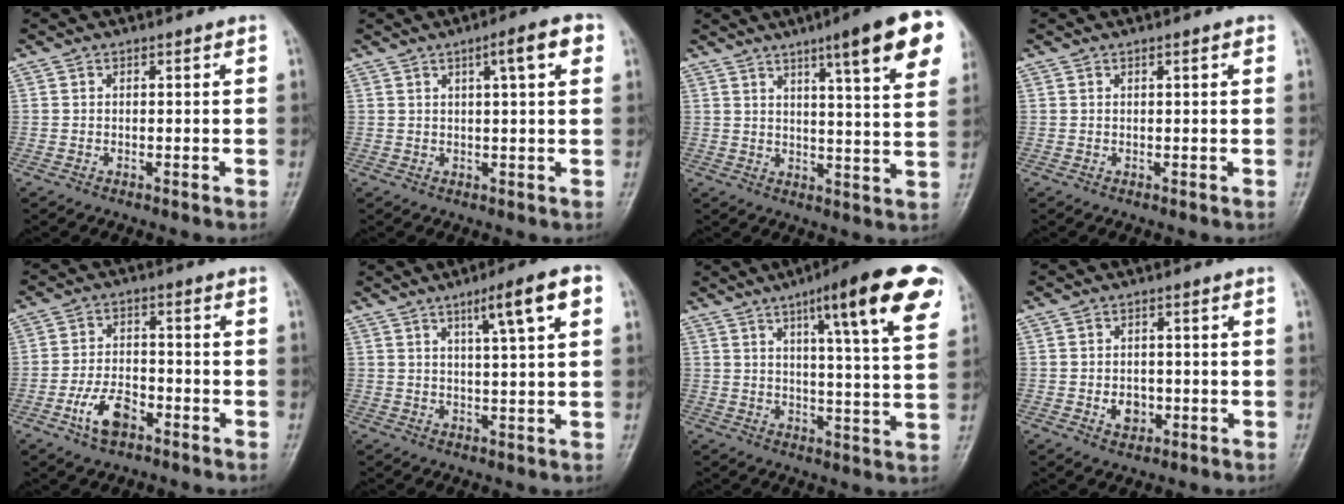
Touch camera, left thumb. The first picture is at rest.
{"total": 6.2, "force": [2.5, 1.0, 5.6], "torque": [-0.078, 0.006, 0.033]}
{"total": 16.0, "force": [8.4, 2.1, 13.5], "torque": [-0.164, -0.030, 0.107]}
{"total": 1.1, "force": [0.5, 0.1, 1.0], "torque": [-0.017, 0.001, 0.007]}
{"total": 7.1, "force": [-3.8, 3.9, 4.5], "torque": [-0.078, 0.023, -0.070]}
{"total": 8.5, "force": [3.8, 0.7, 7.6], "torque": [-0.119, 0.000, 0.057]}
{"total": 17.9, "force": [9.1, 2.7, 15.2], "torque": [-0.191, -0.028, 0.119]}
{"total": 3.7, "force": [-1.1, 3.0, 1.9], "torque": [-0.013, 0.005, -0.012]}